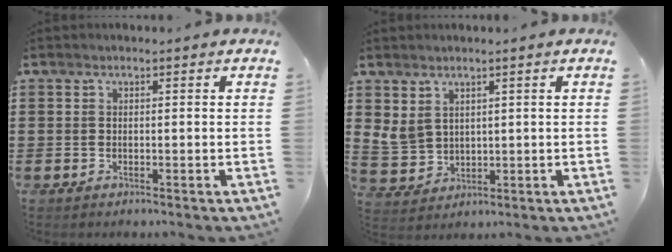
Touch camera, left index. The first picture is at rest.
{"total": 3.6, "force": [1.9, 2.7, 1.5], "torque": [-0.054, 0.001, 0.034]}